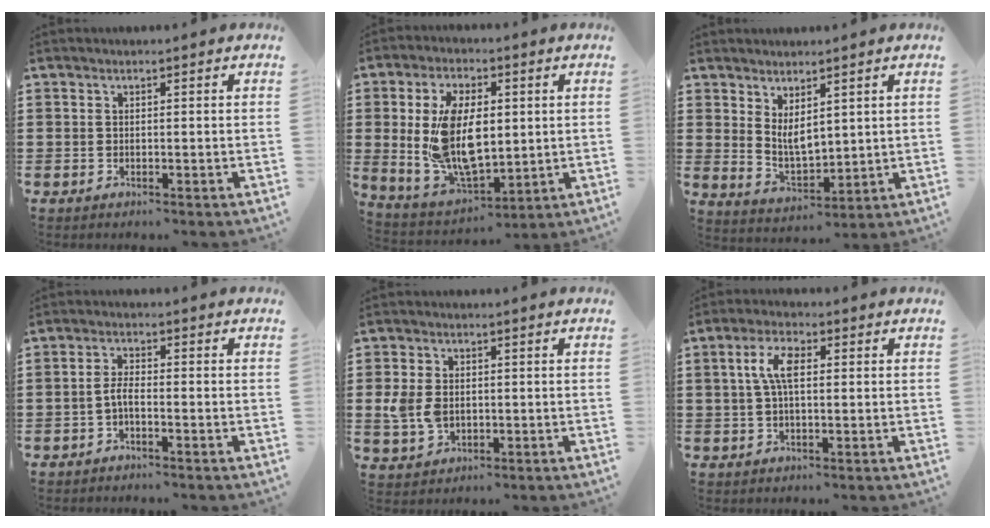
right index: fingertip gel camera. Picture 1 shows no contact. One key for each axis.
{"total": 13.4, "fx": 1.4, "fy": 7.6, "fz": 11.0, "tx": -0.236, "ty": -0.002, "tz": 0.028}
{"total": 4.4, "fx": 2.6, "fy": 2.3, "fz": 2.7, "tx": -0.062, "ty": -0.005, "tz": 0.049}
{"total": 2.5, "fx": -1.1, "fy": 0.6, "fz": 2.1, "tx": -0.054, "ty": -0.003, "tz": -0.026}
{"total": 5.2, "fx": -0.1, "fy": 3.7, "fz": 3.6, "tx": -0.101, "ty": -0.001, "tz": -0.010}
{"total": 5.5, "fx": 0.8, "fy": 2.3, "fz": 4.9, "tx": -0.114, "ty": 0.007, "tz": 0.007}